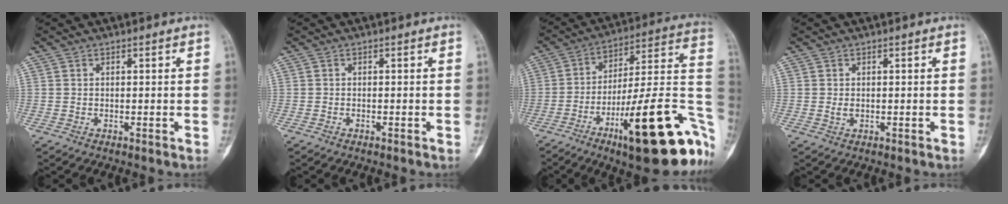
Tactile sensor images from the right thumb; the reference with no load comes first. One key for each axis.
{"total": 0.0}
{"total": 28.7, "fx": -11.1, "fy": 7.0, "fz": 25.5, "tx": -0.292, "ty": 0.053, "tz": -0.161}
{"total": 1.1, "fx": 0.0, "fy": 0.7, "fz": 0.8, "tx": -0.015, "ty": -0.001, "tz": 0.003}